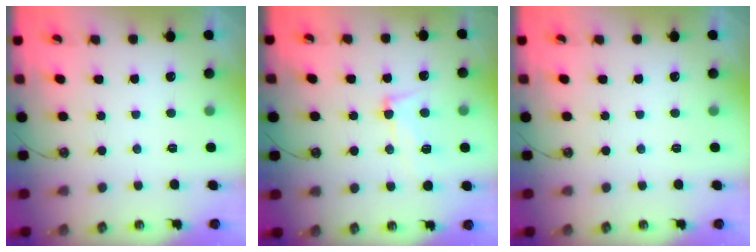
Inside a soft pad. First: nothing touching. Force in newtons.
{"total": 9.1, "press": 9.0, "slide": 1.7}
{"total": 0.0}